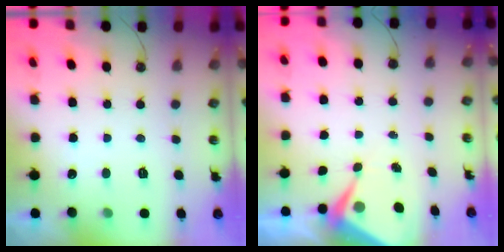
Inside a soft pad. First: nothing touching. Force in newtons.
{"total": 5.4, "press": 5.4, "slide": 0.6}